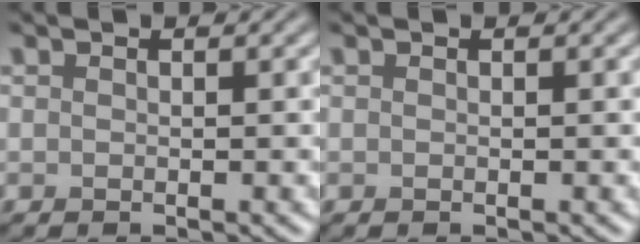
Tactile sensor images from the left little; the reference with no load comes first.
{"total": 0.0}